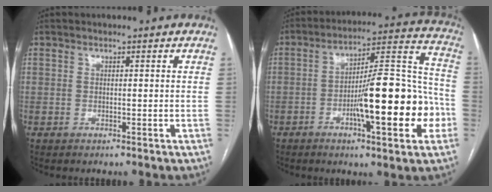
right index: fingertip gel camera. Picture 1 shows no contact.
{"total": 18.8, "force": [-5.1, 3.4, 17.8], "torque": [-0.268, 0.019, -0.073]}